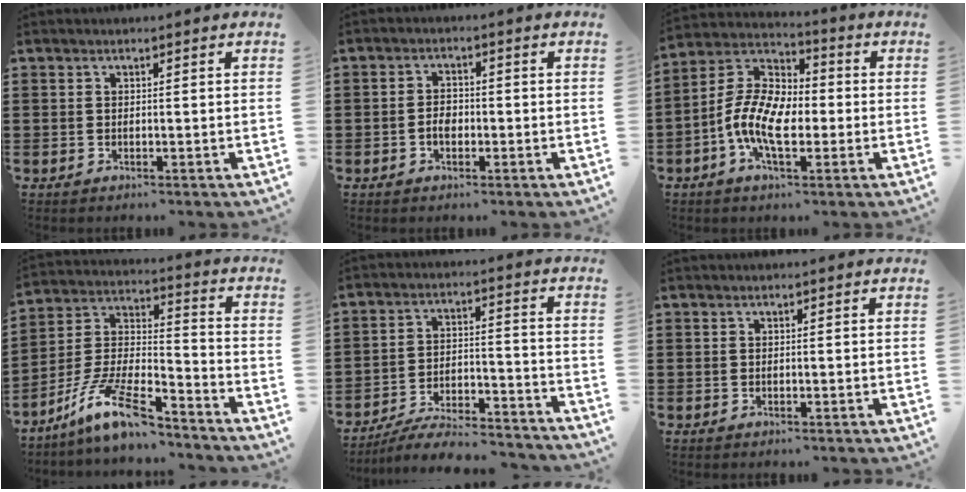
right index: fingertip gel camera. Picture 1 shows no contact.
{"total": 1.6, "force": [-0.6, 0.9, 1.2], "torque": [-0.024, 0.002, -0.011]}
{"total": 10.6, "force": [-2.6, 5.7, 8.6], "torque": [-0.208, -0.001, -0.055]}
{"total": 11.3, "force": [-8.7, 2.0, 6.9], "torque": [-0.152, 0.007, -0.177]}
{"total": 7.6, "force": [-7.2, 0.8, 2.5], "torque": [-0.051, 0.011, -0.140]}
{"total": 0.0}